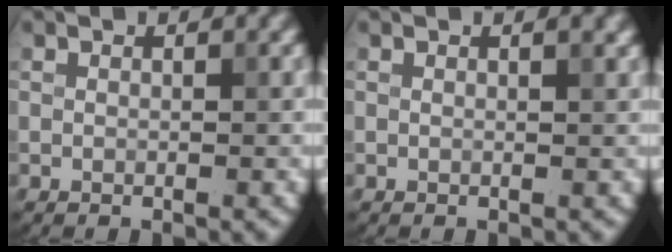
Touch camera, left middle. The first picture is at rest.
{"total": 0.8, "force": [0.5, 0.2, 0.6], "torque": [-0.003, 0.002, 0.008]}